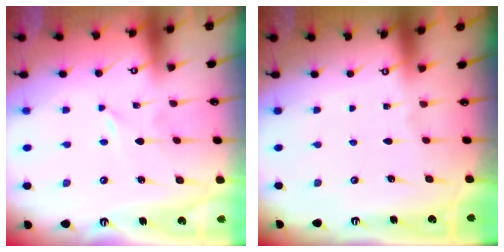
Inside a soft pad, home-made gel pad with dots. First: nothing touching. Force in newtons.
{"total": 0.0}